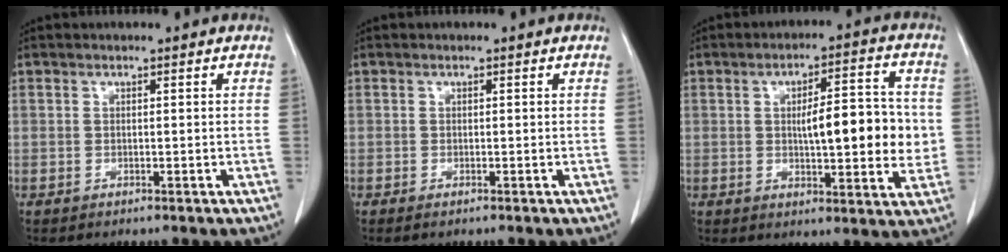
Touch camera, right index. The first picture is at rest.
{"total": 0.6, "force": [-0.4, 0.1, 0.4], "torque": [-0.008, -0.002, -0.006]}
{"total": 11.9, "force": [0.2, 3.3, 11.5], "torque": [-0.164, 0.016, 0.006]}